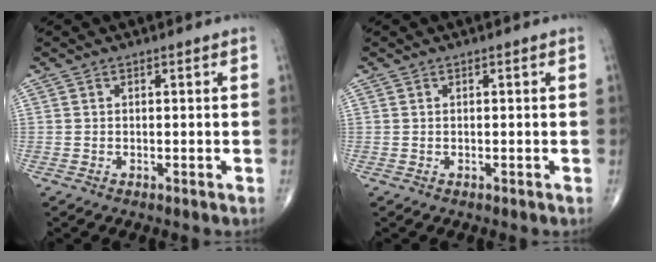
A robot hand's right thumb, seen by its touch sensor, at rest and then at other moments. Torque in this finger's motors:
{"motor_torque": [0.02, 0.01, 0.08, 0.18, 0.01]}